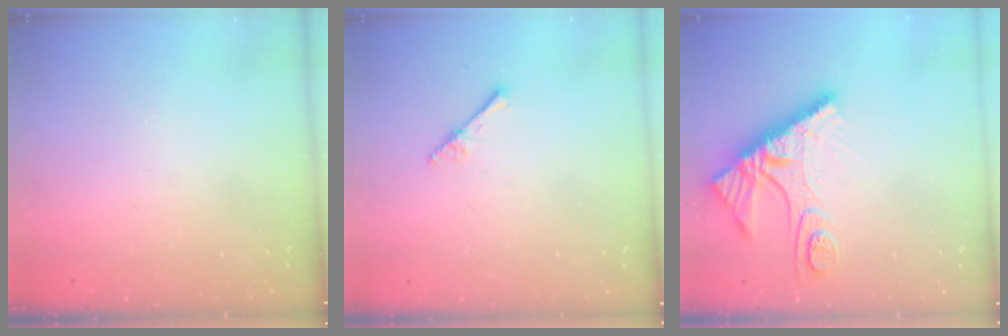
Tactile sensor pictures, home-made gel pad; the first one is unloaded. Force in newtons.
{"total": 2.3, "press": 2.3, "slide": 0.2}
{"total": 11.8, "press": 11.7, "slide": 1.3}